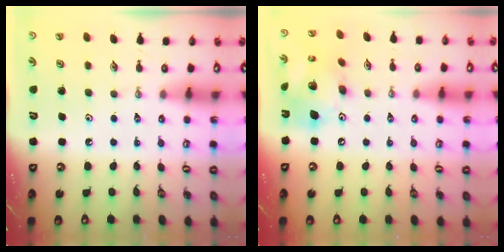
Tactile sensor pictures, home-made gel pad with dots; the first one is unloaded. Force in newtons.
{"total": 16.3, "press": 16.0, "slide": 3.0}